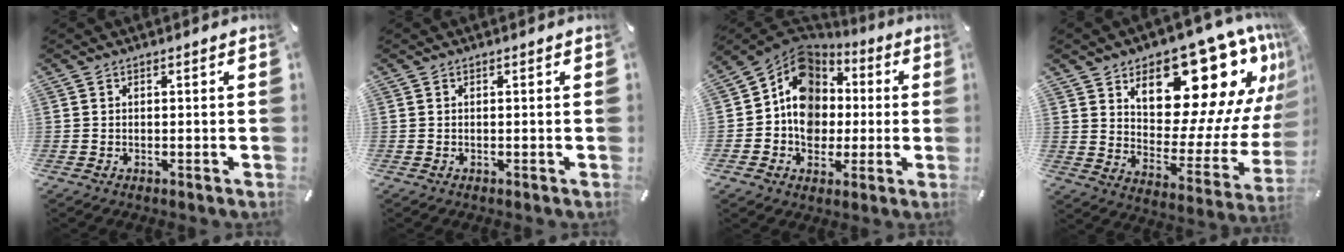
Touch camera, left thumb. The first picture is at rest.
{"total": 0.0}
{"total": 13.1, "force": [0.5, 11.7, 6.0], "torque": [-0.120, -0.011, 0.008]}
{"total": 23.4, "force": [13.3, 12.6, 14.5], "torque": [-0.178, -0.098, 0.228]}